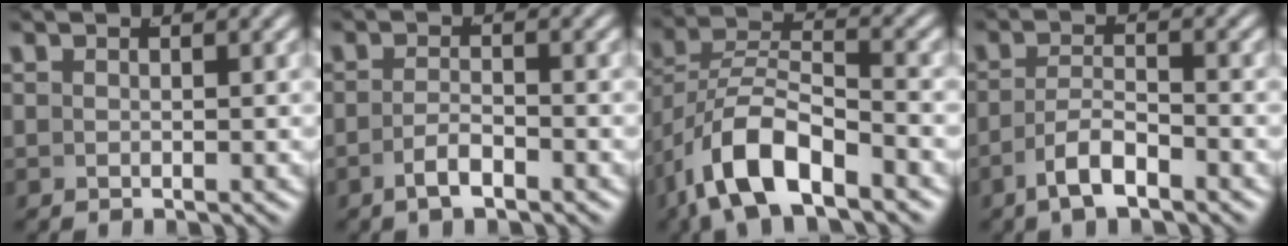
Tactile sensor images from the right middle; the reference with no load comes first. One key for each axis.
{"total": 2.3, "fx": -1.8, "fy": 0.3, "fz": 1.3, "tx": -0.028, "ty": -0.009, "tz": -0.030}
{"total": 6.2, "fx": -2.3, "fy": 3.6, "fz": 4.5, "tx": -0.106, "ty": -0.024, "tz": -0.030}
{"total": 3.3, "fx": -2.2, "fy": 0.9, "fz": 2.2, "tx": -0.042, "ty": -0.011, "tz": -0.035}